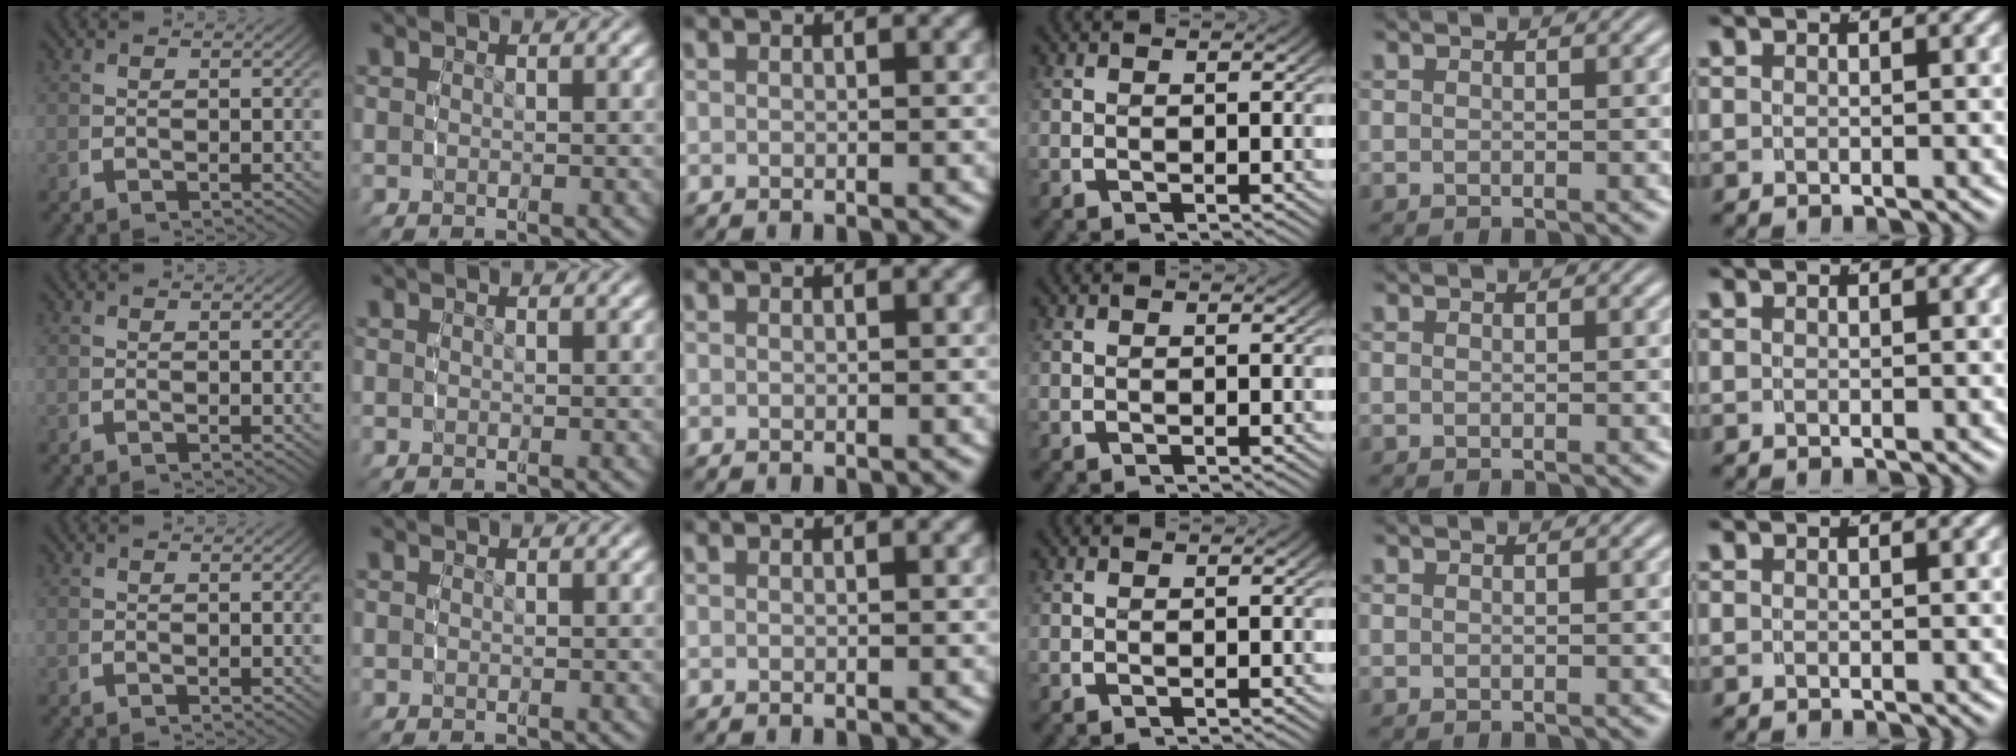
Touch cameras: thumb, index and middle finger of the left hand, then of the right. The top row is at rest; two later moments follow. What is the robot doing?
{"motion": "reach", "object": "coat"}